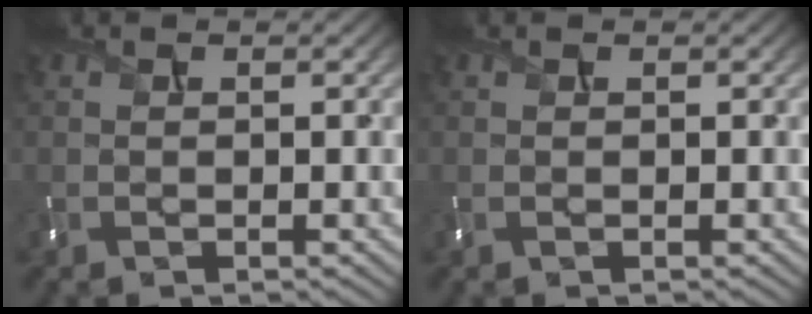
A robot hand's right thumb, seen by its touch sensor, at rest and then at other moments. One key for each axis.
{"total": 0.0}